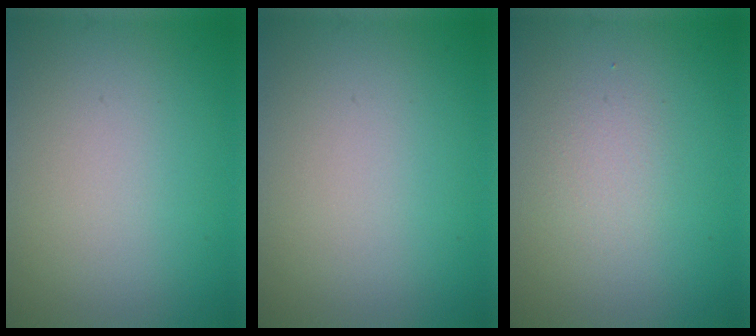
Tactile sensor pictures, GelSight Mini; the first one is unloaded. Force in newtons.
{"total": 0.0}
{"total": 1.5, "press": 1.4, "slide": 0.1}